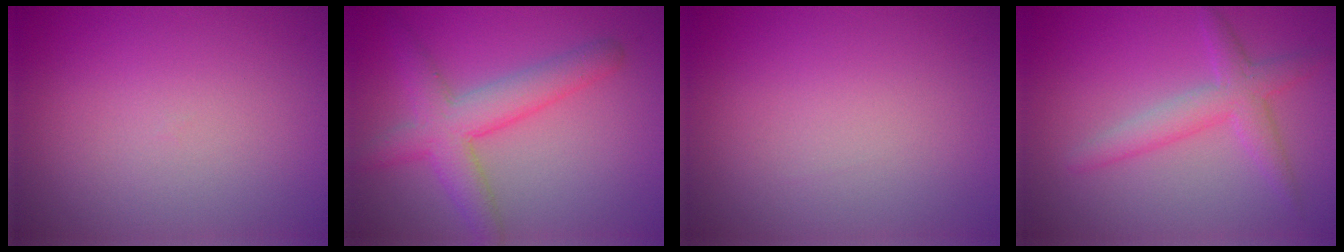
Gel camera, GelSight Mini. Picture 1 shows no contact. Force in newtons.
{"total": 4.9, "press": 4.9, "slide": 0.2}
{"total": 0.0}
{"total": 3.1, "press": 3.1, "slide": 0.1}